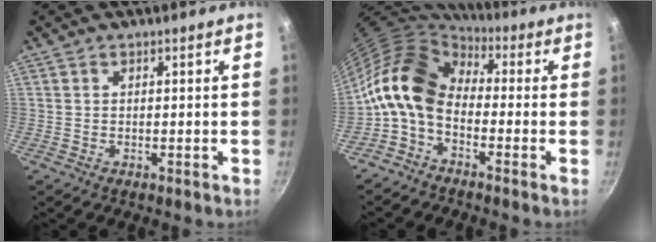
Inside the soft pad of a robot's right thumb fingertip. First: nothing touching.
{"total": 12.9, "force": [-1.4, 8.8, 9.3], "torque": [-0.157, 0.039, -0.047]}